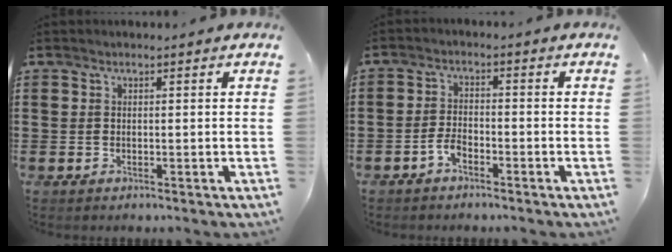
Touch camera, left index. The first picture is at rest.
{"total": 2.8, "force": [-1.8, 1.2, 1.7], "torque": [-0.049, 0.000, -0.040]}